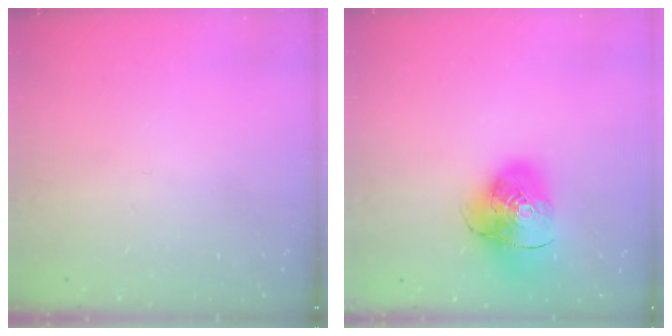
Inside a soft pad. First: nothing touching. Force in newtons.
{"total": 12.3, "press": 12.2, "slide": 1.9}